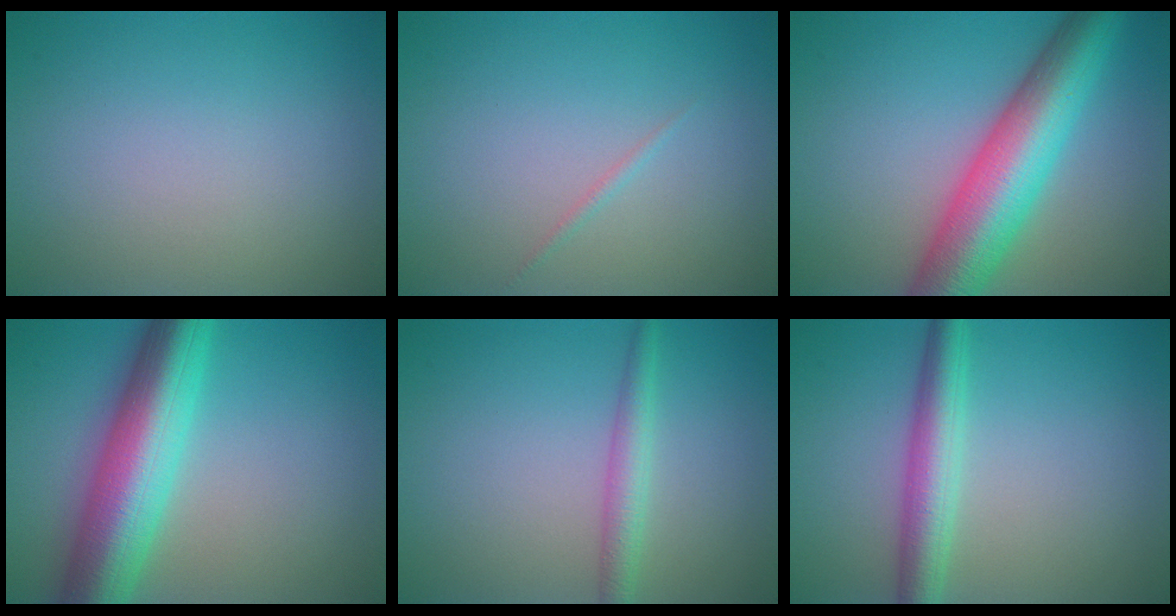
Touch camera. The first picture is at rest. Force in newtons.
{"total": 0.6, "press": 0.6, "slide": 0.0}
{"total": 10.0, "press": 10.0, "slide": 0.3}
{"total": 10.2, "press": 10.2, "slide": 0.3}
{"total": 2.3, "press": 2.3, "slide": 0.0}
{"total": 4.2, "press": 4.2, "slide": 0.0}